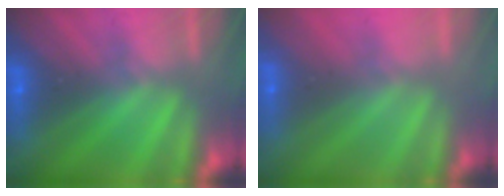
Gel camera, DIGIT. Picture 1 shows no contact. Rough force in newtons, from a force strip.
{"total": 3.2}